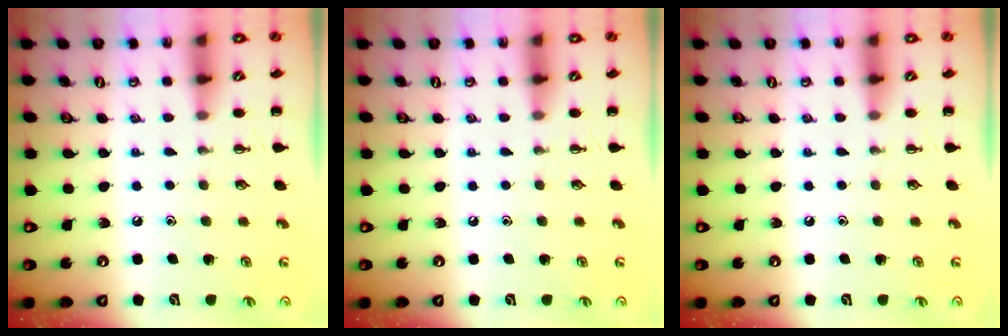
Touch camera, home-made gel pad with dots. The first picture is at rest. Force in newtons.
{"total": 0.0}
{"total": 0.0}